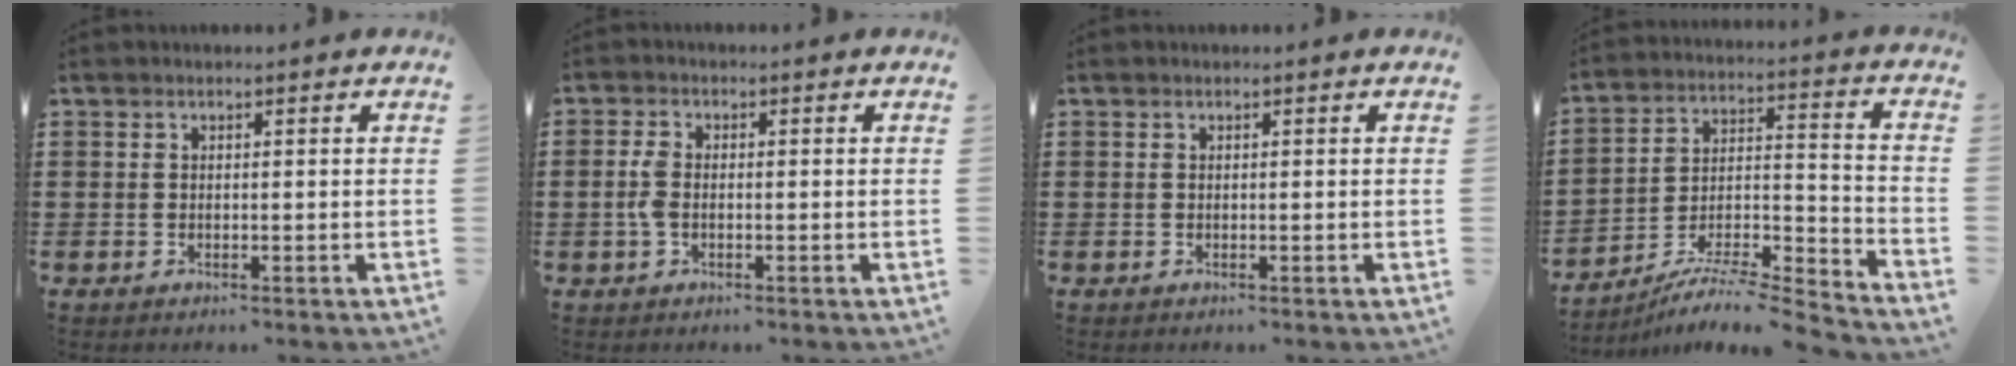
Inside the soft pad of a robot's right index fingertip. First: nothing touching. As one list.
[{"total": 2.9, "force": [-0.4, 1.6, 2.4], "torque": [-0.070, -0.005, -0.015]}, {"total": 0.0}, {"total": 7.8, "force": [-7.3, 0.3, 2.8], "torque": [-0.031, 0.003, -0.144]}]